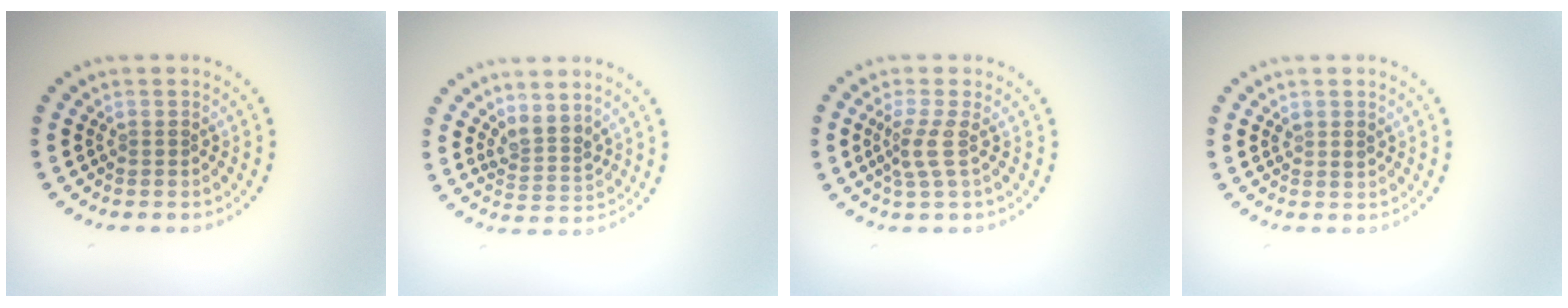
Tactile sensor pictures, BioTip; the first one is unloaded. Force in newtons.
{"total": 2.3, "press": 1.8, "slide": 1.5}
{"total": 2.3, "press": 1.6, "slide": 1.6}
{"total": 0.9, "press": 0.8, "slide": 0.5}